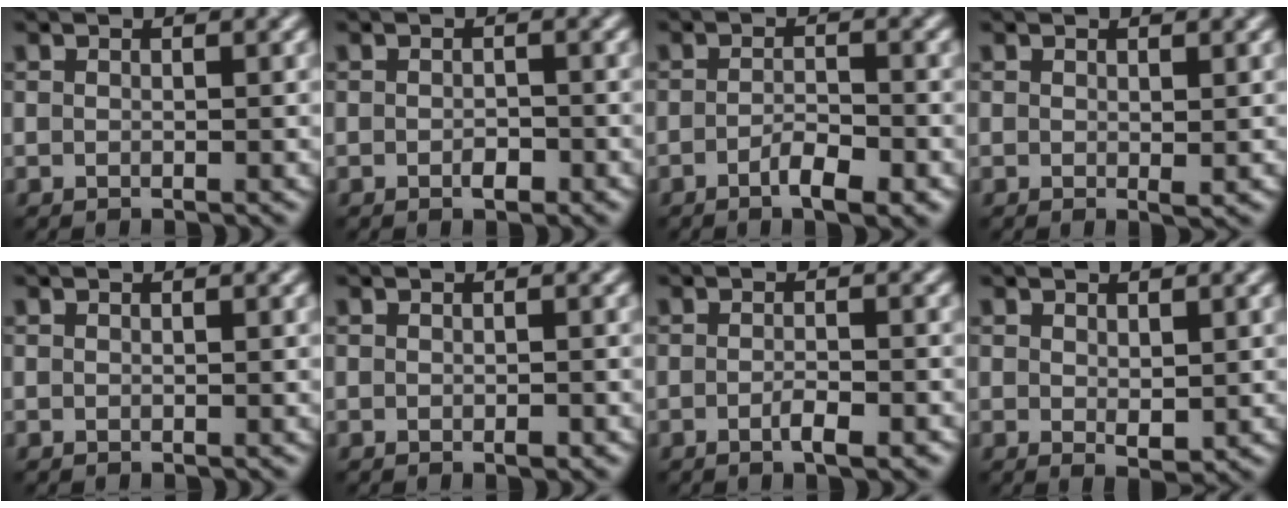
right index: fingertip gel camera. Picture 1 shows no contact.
{"total": 1.4, "force": [-0.6, 0.7, 1.0], "torque": [-0.017, -0.001, -0.010]}
{"total": 3.2, "force": [-1.6, 0.8, 2.6], "torque": [-0.049, -0.001, -0.029]}
{"total": 0.7, "force": [0.1, 0.1, 0.7], "torque": [-0.009, -0.003, 0.001]}
{"total": 0.0}
{"total": 0.8, "force": [-0.4, 0.2, 0.6], "torque": [-0.009, 0.000, -0.004]}
{"total": 2.3, "force": [-1.0, 0.6, 2.0], "torque": [-0.032, 0.000, -0.017]}
{"total": 1.4, "force": [0.3, 0.7, 1.2], "torque": [-0.019, -0.007, 0.012]}